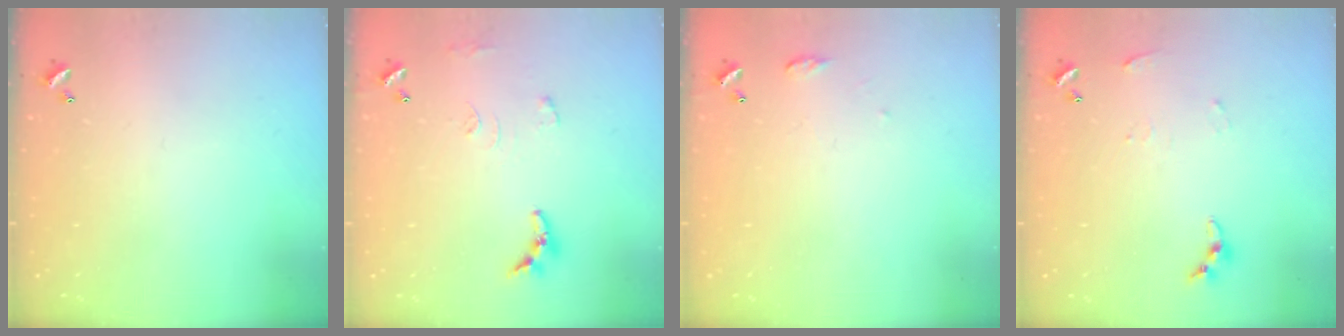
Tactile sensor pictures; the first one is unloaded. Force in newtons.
{"total": 8.7, "press": 8.7, "slide": 0.6}
{"total": 5.9, "press": 5.8, "slide": 0.7}
{"total": 4.6, "press": 4.6, "slide": 0.5}